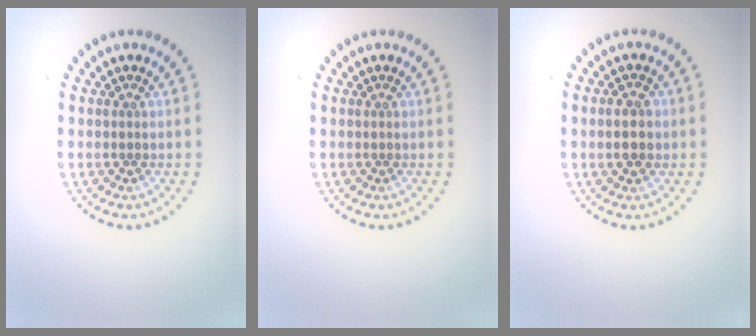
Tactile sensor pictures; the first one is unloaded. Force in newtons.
{"total": 0.0}
{"total": 2.4, "press": 2.4, "slide": 0.2}